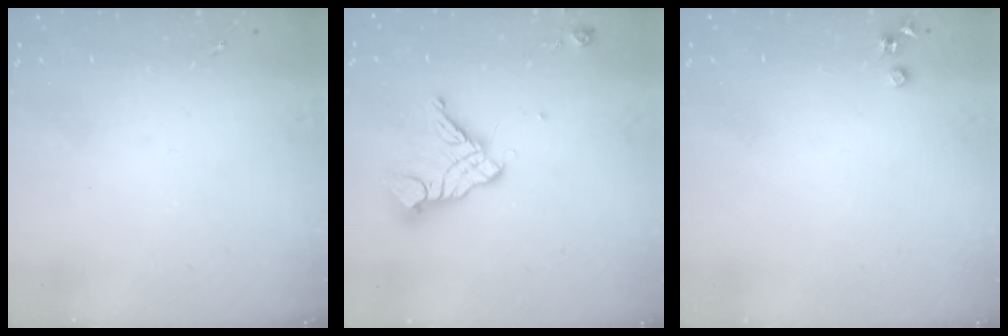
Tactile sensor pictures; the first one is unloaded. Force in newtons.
{"total": 14.6, "press": 14.5, "slide": 1.4}
{"total": 3.5, "press": 3.5, "slide": 0.4}